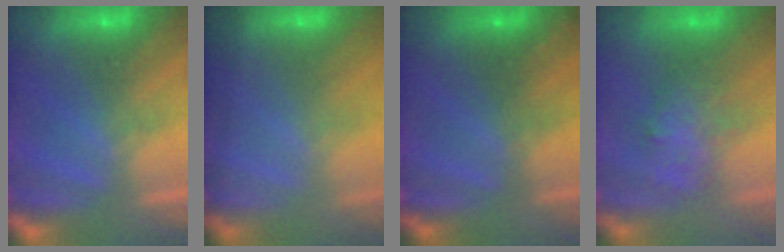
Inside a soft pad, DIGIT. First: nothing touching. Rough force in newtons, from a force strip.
{"total": 1.4}
{"total": 2.3}
{"total": 2.8}